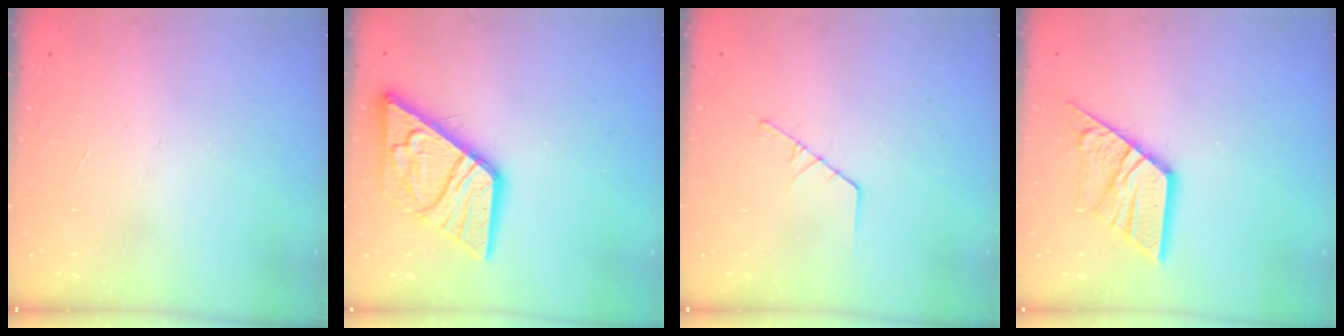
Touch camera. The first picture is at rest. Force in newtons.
{"total": 17.1, "press": 17.0, "slide": 1.8}
{"total": 2.9, "press": 2.9, "slide": 0.3}
{"total": 15.5, "press": 15.4, "slide": 1.4}